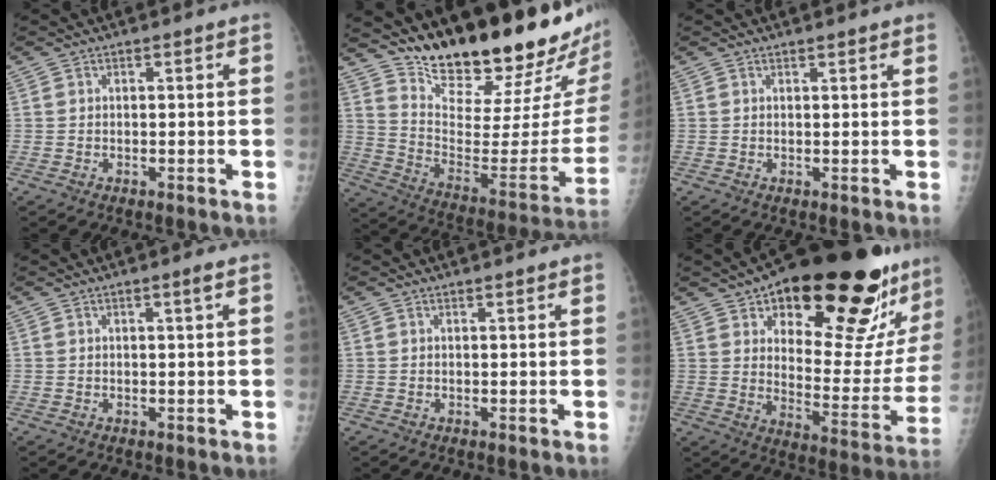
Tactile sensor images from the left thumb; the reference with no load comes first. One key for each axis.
{"total": 28.2, "fx": 23.1, "fy": 5.6, "fz": 15.2, "tx": -0.211, "ty": -0.154, "tz": 0.341}
{"total": 1.9, "fx": 1.7, "fy": 0.2, "fz": 0.9, "tx": -0.004, "ty": 0.001, "tz": 0.019}
{"total": 1.3, "fx": 0.7, "fy": -0.2, "fz": 1.1, "tx": -0.020, "ty": -0.004, "tz": 0.012}
{"total": 1.6, "fx": 1.4, "fy": 0.0, "fz": 0.8, "tx": -0.004, "ty": 0.001, "tz": 0.019}
{"total": 31.7, "fx": 18.9, "fy": 11.2, "fz": 22.8, "tx": -0.277, "ty": -0.058, "tz": 0.277}